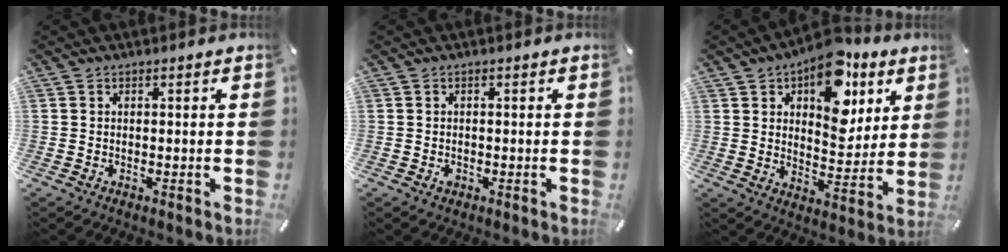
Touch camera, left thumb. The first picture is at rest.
{"total": 1.1, "force": [-0.4, 0.9, 0.6], "torque": [-0.011, 0.002, -0.008]}
{"total": 16.2, "force": [8.6, 9.5, 9.9], "torque": [-0.129, -0.051, 0.147]}